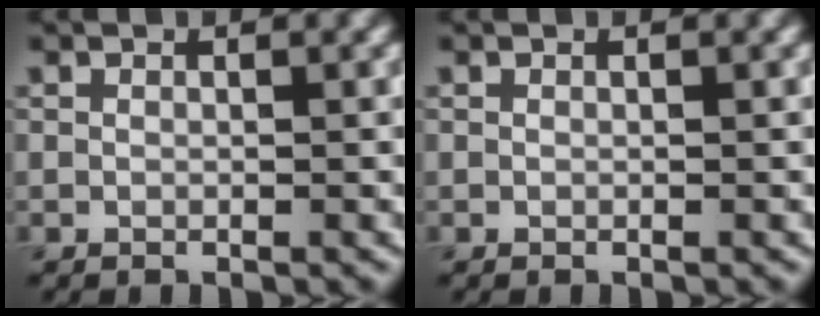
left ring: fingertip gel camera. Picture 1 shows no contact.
{"total": 0.0}